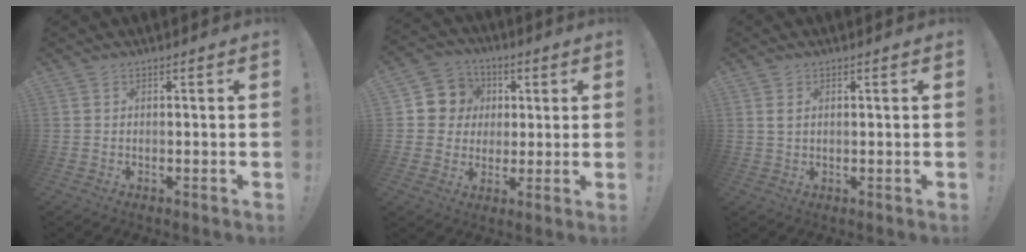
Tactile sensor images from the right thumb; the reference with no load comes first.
{"total": 9.5, "force": [1.1, 9.2, 2.2], "torque": [-0.028, 0.004, 0.028]}
{"total": 1.8, "force": [0.8, 1.0, 1.3], "torque": [-0.026, 0.003, 0.014]}